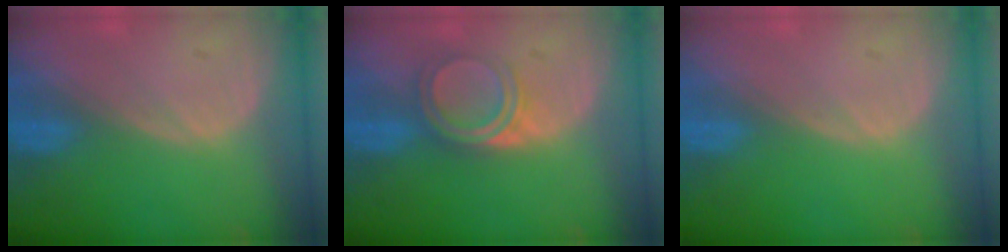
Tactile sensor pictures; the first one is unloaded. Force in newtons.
{"total": 4.9, "press": 4.3, "slide": 2.4}
{"total": 0.0}